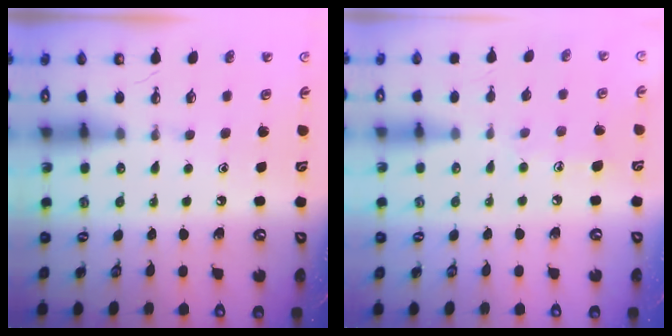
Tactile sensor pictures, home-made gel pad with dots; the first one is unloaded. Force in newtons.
{"total": 7.0, "press": 7.0, "slide": 0.6}